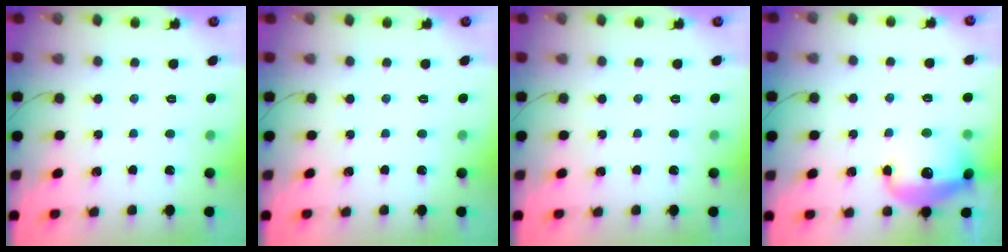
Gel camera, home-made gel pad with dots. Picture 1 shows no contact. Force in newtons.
{"total": 0.0}
{"total": 0.0}
{"total": 18.3, "press": 17.5, "slide": 5.6}